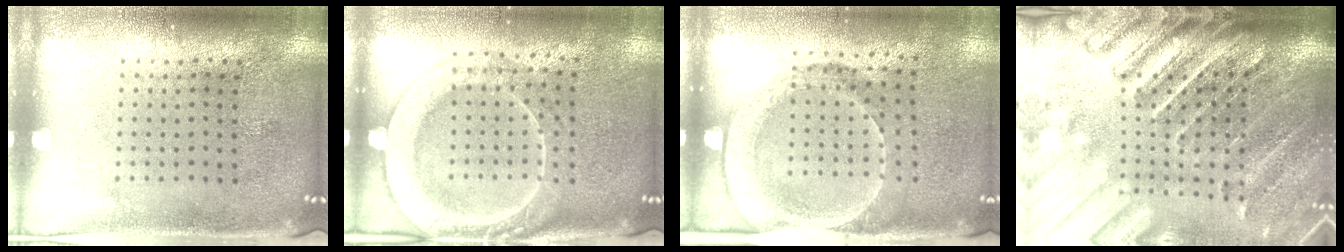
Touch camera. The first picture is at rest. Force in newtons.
{"total": 2.3, "press": 2.1, "slide": 0.8}
{"total": 1.8, "press": 1.5, "slide": 1.0}
{"total": 4.3, "press": 3.6, "slide": 2.5}